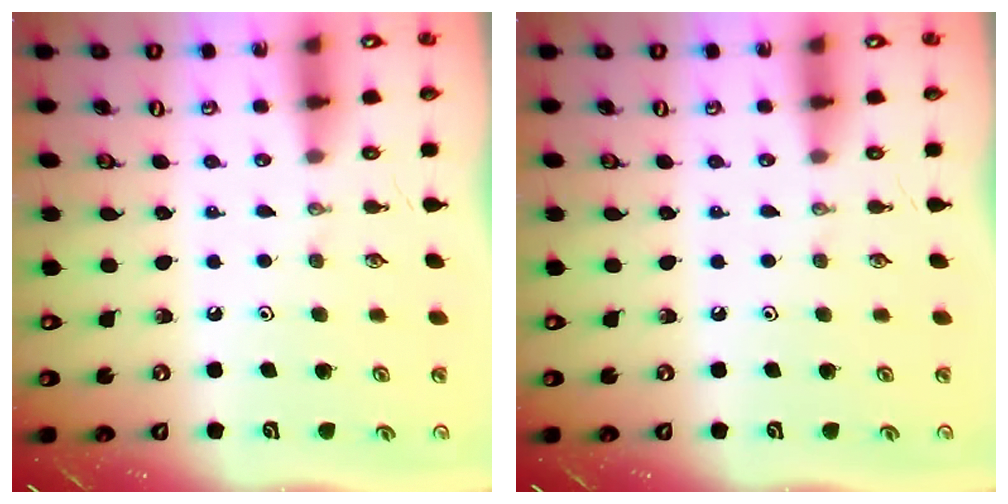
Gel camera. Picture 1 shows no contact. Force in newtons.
{"total": 0.0}